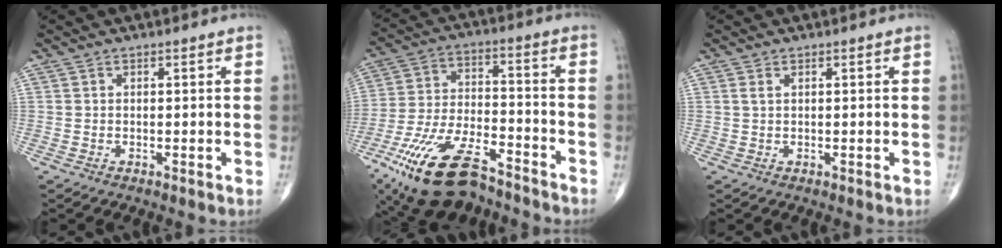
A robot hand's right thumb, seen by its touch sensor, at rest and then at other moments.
{"total": 19.5, "force": [-13.5, 7.5, 11.8], "torque": [-0.246, 0.045, -0.244]}
{"total": 1.0, "force": [0.5, 0.5, 0.8], "torque": [-0.019, 0.009, 0.013]}